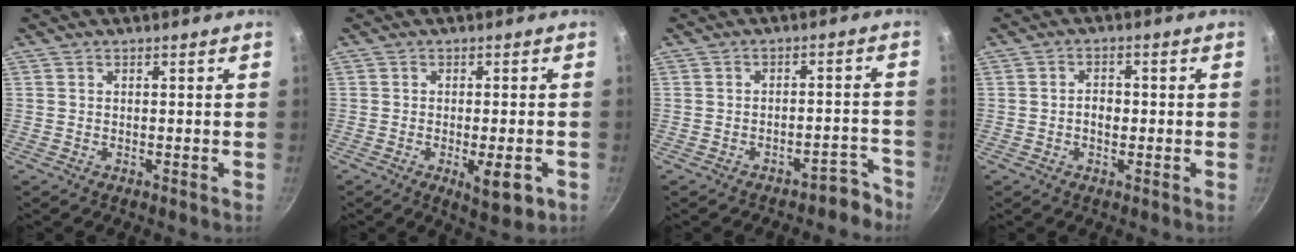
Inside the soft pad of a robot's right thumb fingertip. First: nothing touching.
{"total": 6.6, "force": [-2.3, 2.2, 5.8], "torque": [-0.082, -0.004, -0.025]}
{"total": 4.4, "force": [-3.9, 1.8, 0.8], "torque": [0.007, 0.068, -0.048]}
{"total": 2.9, "force": [-0.4, 1.9, 2.1], "torque": [-0.029, 0.009, -0.008]}